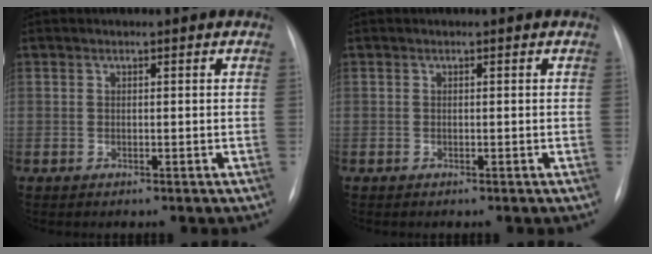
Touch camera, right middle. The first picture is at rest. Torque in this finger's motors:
{"motor_torque": [1.11, -1.05, 0.17, -0.03]}